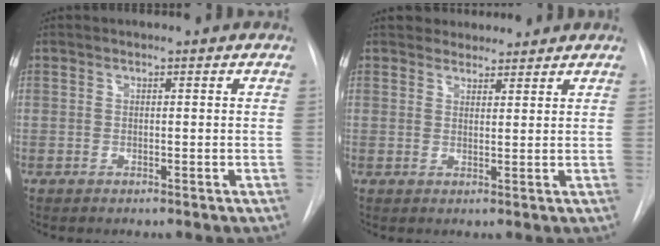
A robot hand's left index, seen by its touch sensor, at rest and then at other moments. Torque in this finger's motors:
{"motor_torque": [0.76, -1.09, -0.02, 0.02]}